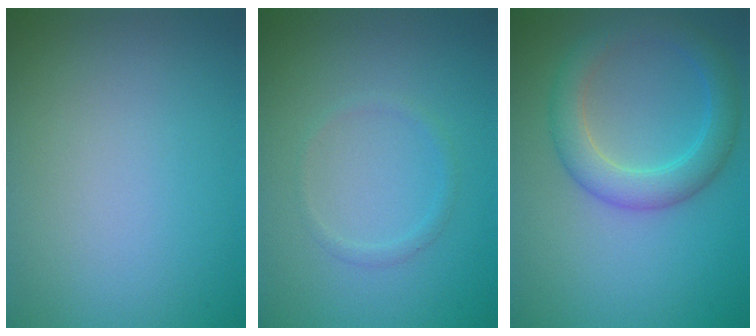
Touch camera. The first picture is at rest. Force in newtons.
{"total": 0.9, "press": 0.9, "slide": 0.1}
{"total": 4.2, "press": 4.2, "slide": 0.1}